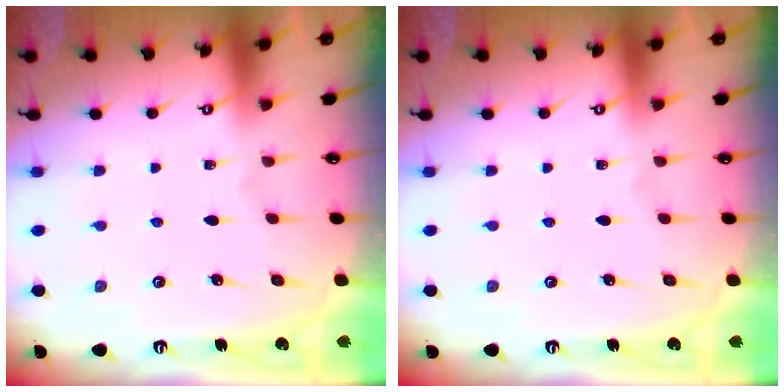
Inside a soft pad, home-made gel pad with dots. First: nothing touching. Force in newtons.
{"total": 0.0}